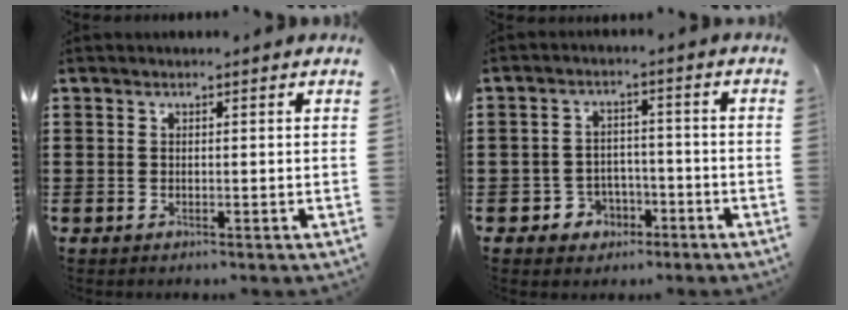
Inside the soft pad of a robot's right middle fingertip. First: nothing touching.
{"total": 3.8, "force": [-2.5, 2.8, 0.7], "torque": [-0.022, 0.010, -0.054]}